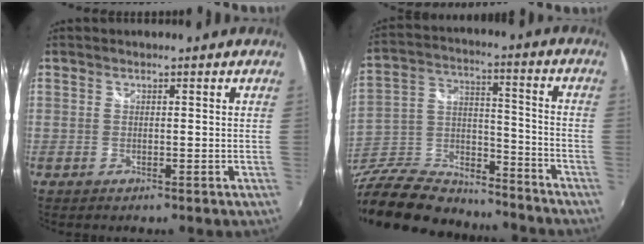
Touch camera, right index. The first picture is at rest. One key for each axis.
{"total": 25.4, "fx": -19.7, "fy": 10.7, "fz": 11.9, "tx": -0.280, "ty": 0.007, "tz": -0.322}